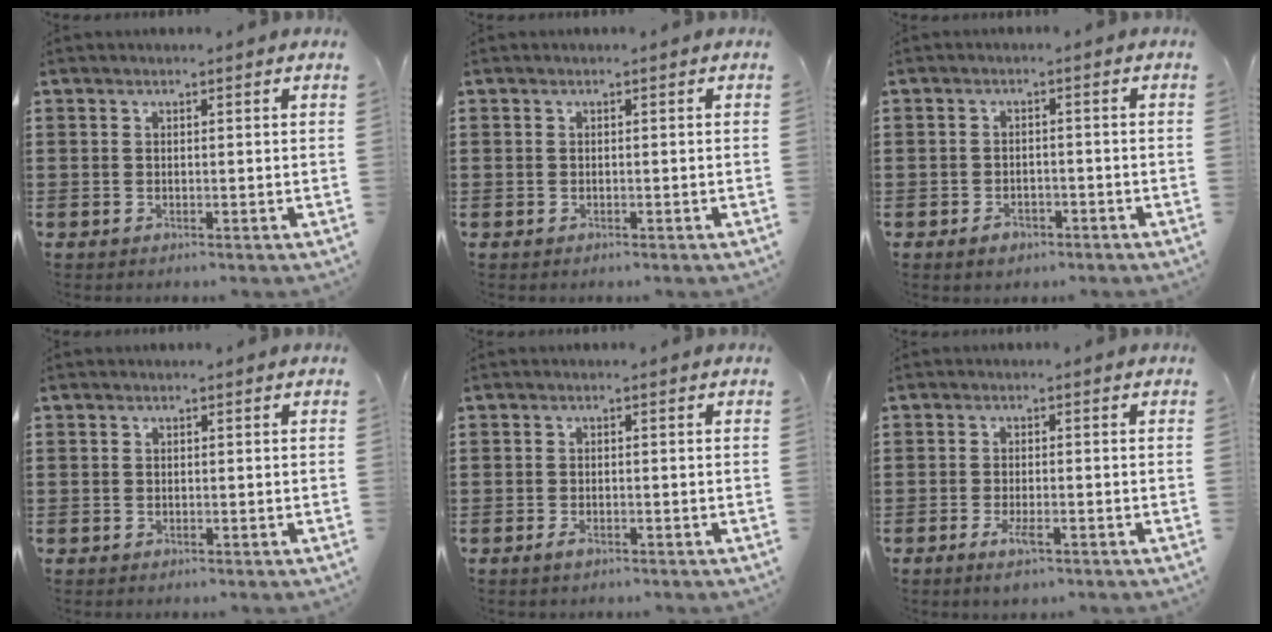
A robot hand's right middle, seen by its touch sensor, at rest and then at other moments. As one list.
[{"total": 0.0}, {"total": 1.8, "force": [-1.4, 1.0, 0.7], "torque": [-0.018, 0.000, -0.028]}, {"total": 0.5, "force": [-0.3, 0.4, 0.0], "torque": [0.000, 0.004, -0.007]}, {"total": 1.4, "force": [-0.9, 0.6, 0.9], "torque": [-0.020, -0.002, -0.016]}, {"total": 3.3, "force": [-1.6, 1.0, 2.7], "torque": [-0.057, -0.004, -0.032]}]